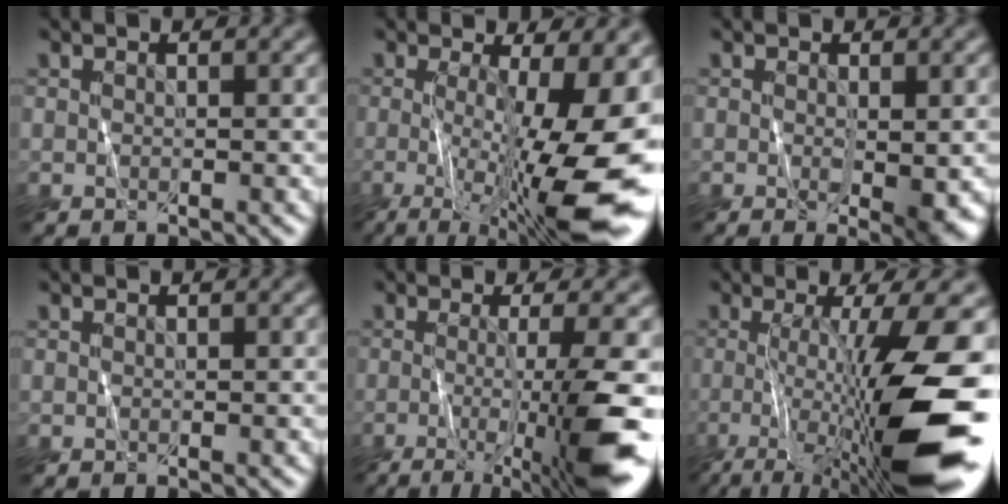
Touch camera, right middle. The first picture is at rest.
{"total": 14.0, "force": [-2.0, 3.7, 13.3], "torque": [-0.190, -0.018, -0.022]}
{"total": 2.7, "force": [-0.5, 0.2, 2.6], "torque": [-0.042, -0.010, -0.003]}
{"total": 0.0}
{"total": 8.9, "force": [-2.4, 1.4, 8.5], "torque": [-0.123, -0.009, -0.038]}
{"total": 12.0, "force": [-2.3, 2.5, 11.6], "torque": [-0.191, -0.018, -0.034]}